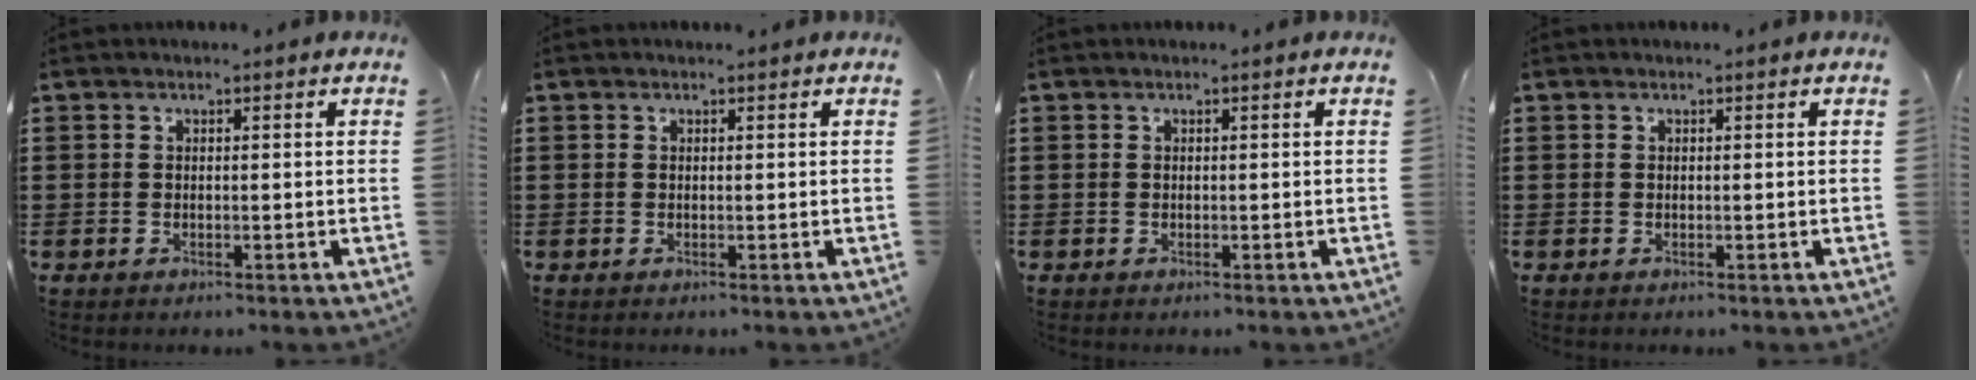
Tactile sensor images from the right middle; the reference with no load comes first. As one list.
[{"total": 0.0}, {"total": 0.0}, {"total": 0.0}]